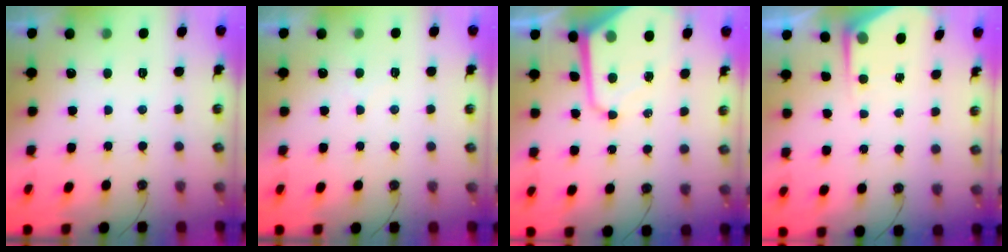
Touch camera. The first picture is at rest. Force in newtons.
{"total": 3.4, "press": 3.4, "slide": 0.4}
{"total": 10.9, "press": 10.8, "slide": 0.9}
{"total": 4.3, "press": 4.2, "slide": 0.5}